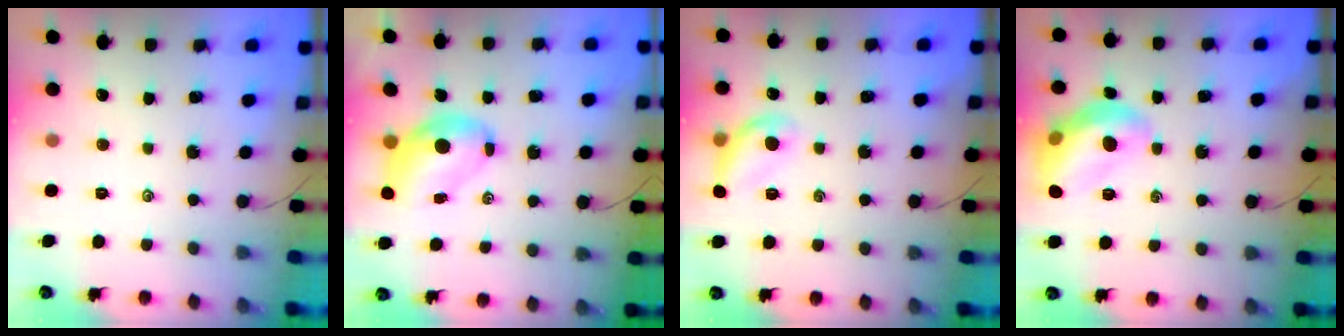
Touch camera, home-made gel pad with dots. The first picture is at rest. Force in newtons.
{"total": 7.7, "press": 7.3, "slide": 2.2}
{"total": 11.3, "press": 11.2, "slide": 1.6}
{"total": 13.7, "press": 13.6, "slide": 1.1}